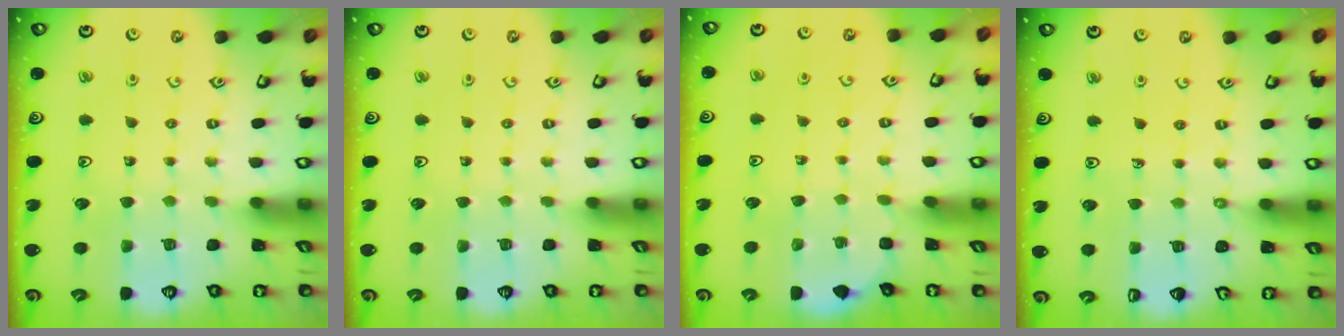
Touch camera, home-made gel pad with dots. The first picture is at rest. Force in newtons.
{"total": 0.0}
{"total": 2.2, "press": 2.2, "slide": 0.3}
{"total": 5.2, "press": 5.1, "slide": 0.9}